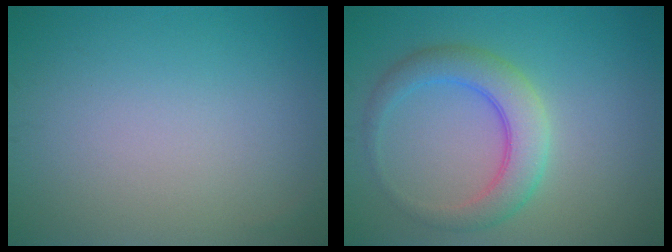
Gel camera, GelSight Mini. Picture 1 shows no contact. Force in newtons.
{"total": 4.5, "press": 4.5, "slide": 0.2}